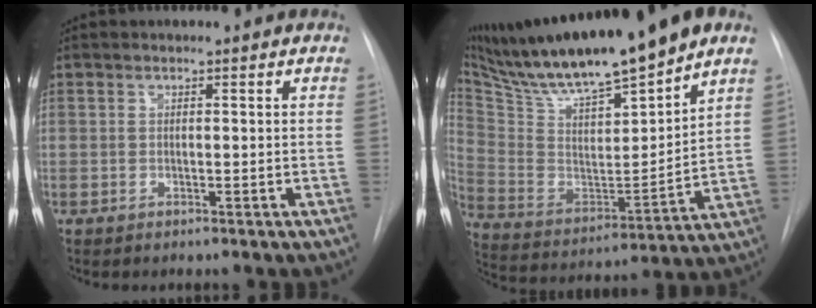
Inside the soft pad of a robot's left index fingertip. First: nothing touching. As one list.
[{"total": 24.1, "force": [19.0, 2.6, 14.5], "torque": [-0.260, -0.002, 0.324]}]